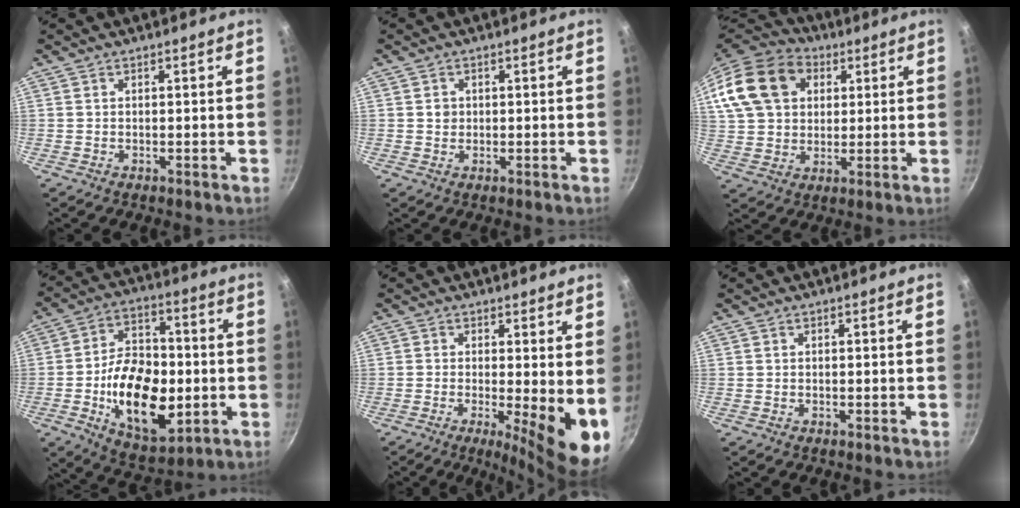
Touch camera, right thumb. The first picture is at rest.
{"total": 1.5, "force": [0.2, 1.4, 0.5], "torque": [-0.003, 0.005, 0.003]}
{"total": 20.4, "force": [6.7, 15.4, 11.7], "torque": [-0.222, 0.020, 0.115]}
{"total": 19.9, "force": [-3.4, 12.0, 15.5], "torque": [-0.225, 0.013, -0.050]}
{"total": 10.1, "force": [-0.7, 2.6, 9.7], "torque": [-0.118, -0.020, -0.008]}
{"total": 0.0}